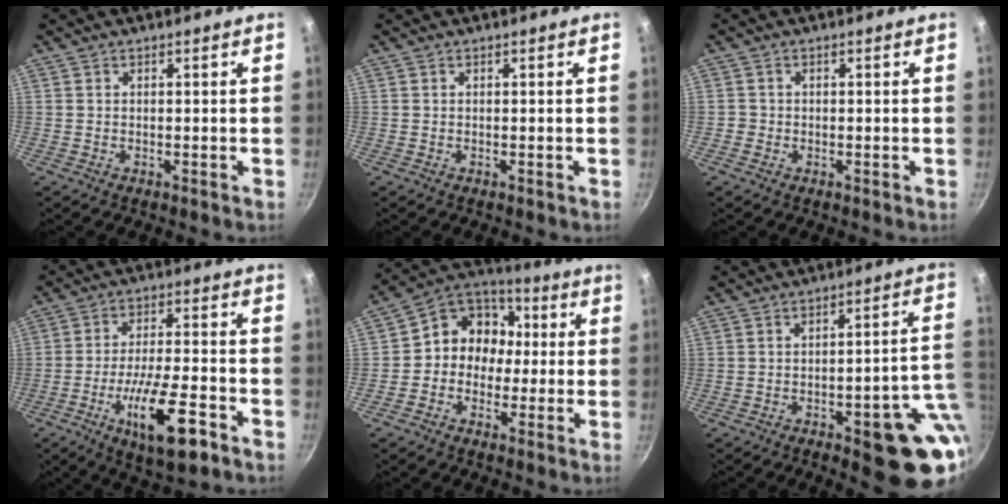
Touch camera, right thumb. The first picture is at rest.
{"total": 0.0}
{"total": 1.1, "force": [-0.5, 1.0, 0.1], "torque": [0.000, 0.004, -0.009]}
{"total": 14.6, "force": [-6.8, 4.1, 12.2], "torque": [-0.204, 0.023, -0.114]}
{"total": 11.2, "force": [-0.5, 9.9, 5.2], "torque": [-0.034, 0.041, -0.032]}
{"total": 15.7, "force": [-3.9, 5.0, 14.3], "torque": [-0.131, 0.024, -0.045]}